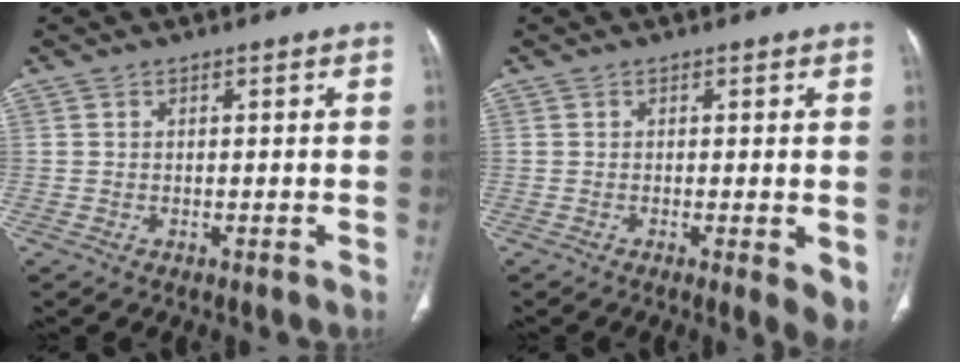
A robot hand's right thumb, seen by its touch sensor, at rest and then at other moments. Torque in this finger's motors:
{"motor_torque": [-0.21, 0.45, -0.19, -0.10, 0.06]}